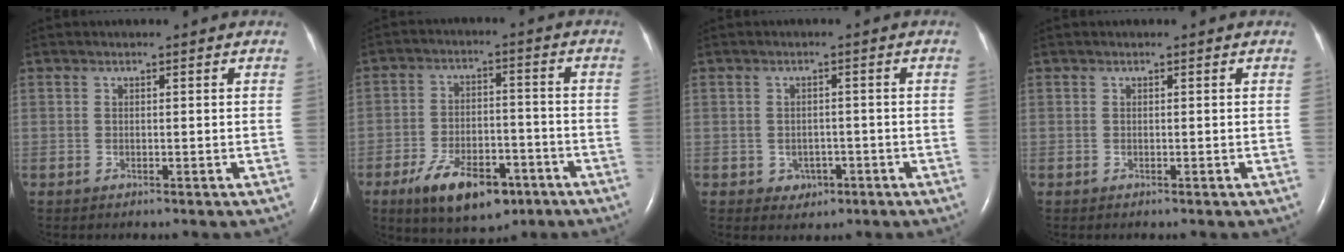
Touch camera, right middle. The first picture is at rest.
{"total": 11.9, "force": [-6.9, 5.4, 8.1], "torque": [-0.141, -0.005, -0.106]}
{"total": 2.7, "force": [-1.2, 2.2, 0.9], "torque": [-0.012, 0.007, -0.007]}
{"total": 0.0}